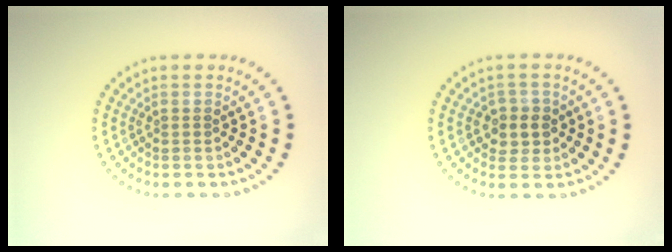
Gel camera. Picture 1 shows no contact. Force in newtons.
{"total": 2.3, "press": 2.2, "slide": 0.7}